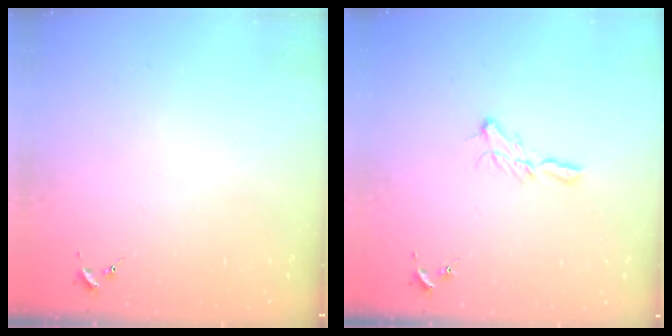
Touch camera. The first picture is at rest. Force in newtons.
{"total": 6.9, "press": 6.9, "slide": 0.1}